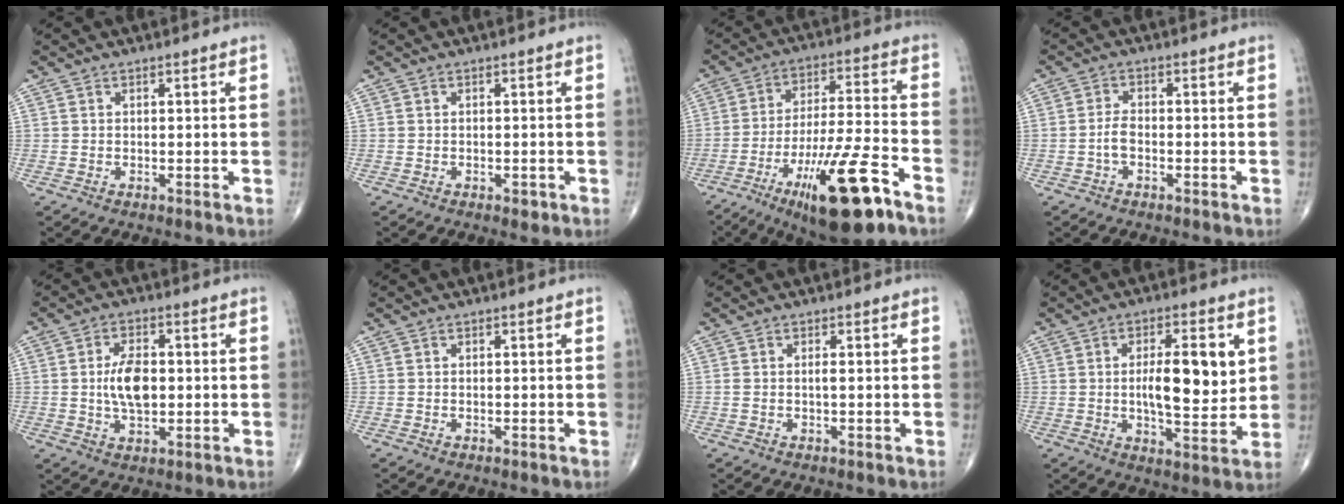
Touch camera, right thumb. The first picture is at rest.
{"total": 1.3, "force": [-0.7, 0.7, 1.0], "torque": [-0.012, 0.002, -0.008]}
{"total": 19.3, "force": [-10.5, 4.1, 15.6], "torque": [-0.281, 0.042, -0.170]}
{"total": 2.6, "force": [-1.0, 1.2, 2.1], "torque": [-0.044, 0.012, -0.023]}
{"total": 8.0, "force": [0.1, 4.4, 6.7], "torque": [-0.113, 0.001, 0.000]}
{"total": 0.0}
{"total": 1.0, "force": [0.0, 0.2, 1.0], "torque": [-0.022, 0.000, 0.001]}
{"total": 12.8, "force": [2.1, 4.6, 11.7], "torque": [-0.167, -0.018, 0.035]}